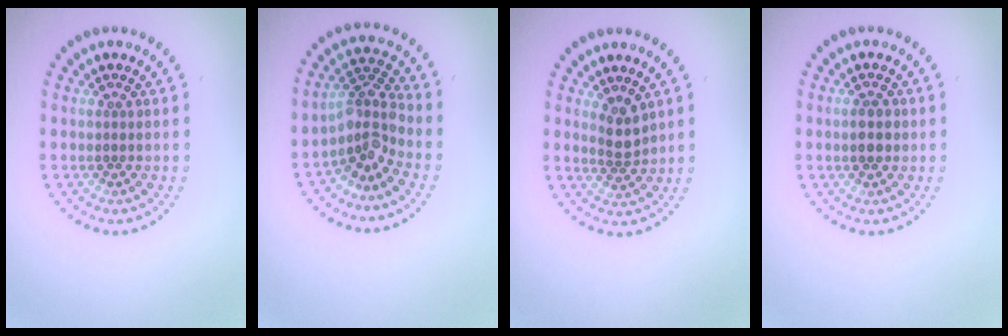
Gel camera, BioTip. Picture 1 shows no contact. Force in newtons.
{"total": 3.6, "press": 2.6, "slide": 2.5}
{"total": 2.0, "press": 1.7, "slide": 1.1}
{"total": 2.2, "press": 2.2, "slide": 0.1}